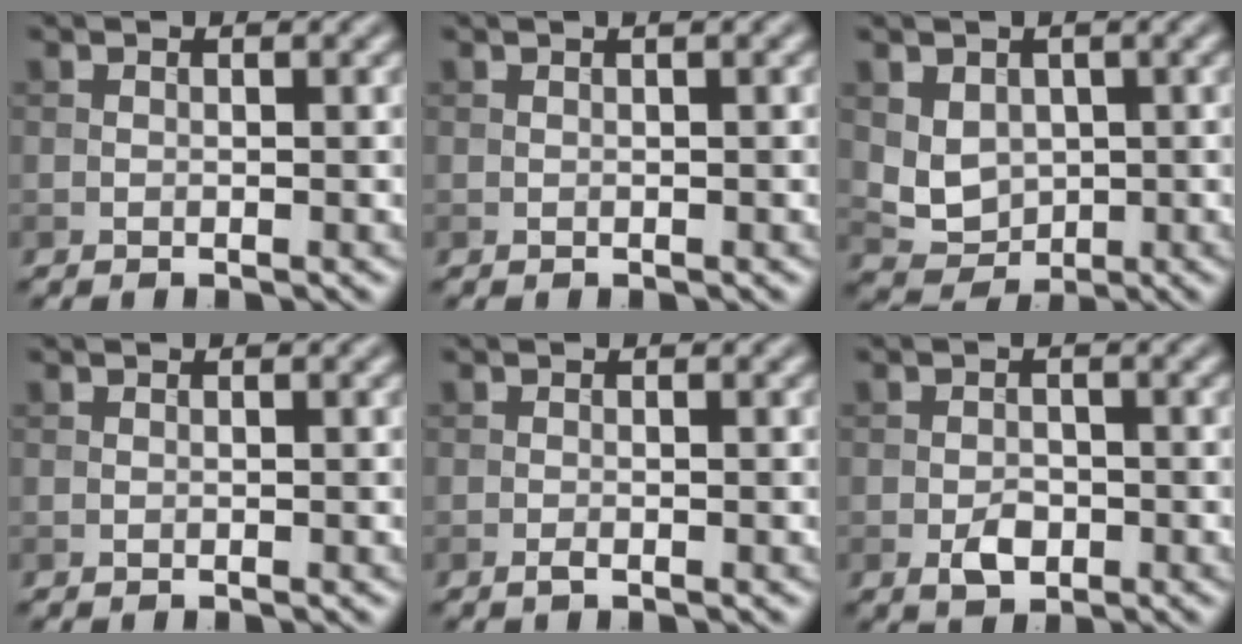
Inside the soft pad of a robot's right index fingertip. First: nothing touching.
{"total": 0.9, "force": [0.4, 0.2, 0.8], "torque": [-0.010, 0.008, 0.002]}
{"total": 3.5, "force": [0.5, 2.8, 1.9], "torque": [-0.038, -0.008, 0.017]}
{"total": 0.0}
{"total": 0.6, "force": [-0.3, 0.1, 0.4], "torque": [-0.010, 0.000, -0.007]}
{"total": 2.2, "force": [-0.8, 1.4, 1.5], "torque": [-0.024, 0.000, -0.016]}